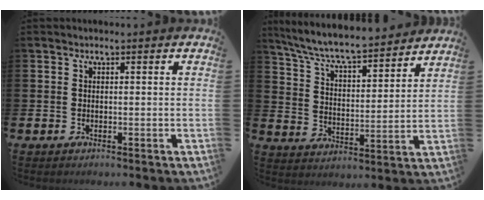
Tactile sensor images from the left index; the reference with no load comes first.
{"total": 7.8, "force": [7.3, 0.8, 2.3], "torque": [-0.080, -0.059, 0.126]}